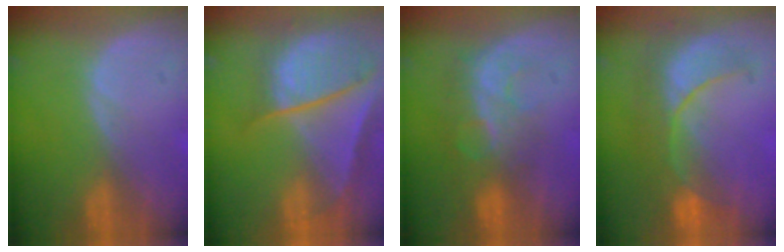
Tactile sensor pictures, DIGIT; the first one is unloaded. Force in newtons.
{"total": 10.1, "press": 8.3, "slide": 5.7}
{"total": 8.2, "press": 7.0, "slide": 4.3}
{"total": 8.3, "press": 8.3, "slide": 0.8}